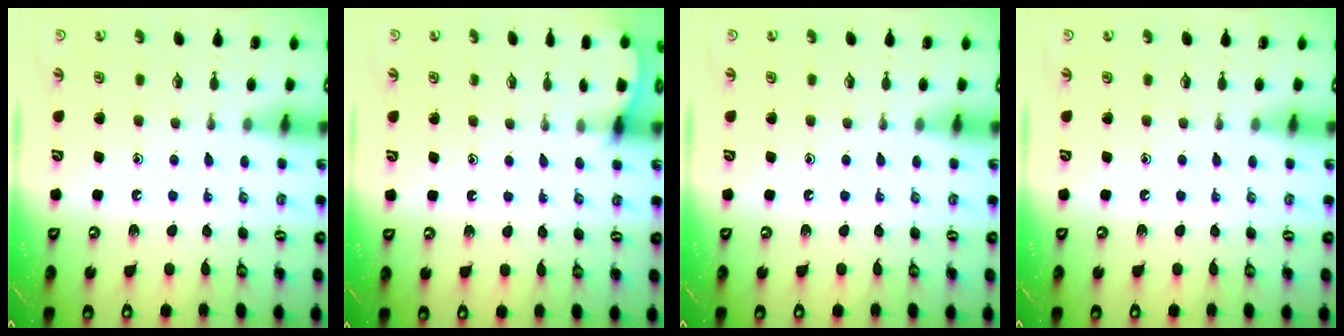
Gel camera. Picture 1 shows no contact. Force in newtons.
{"total": 2.6, "press": 2.6, "slide": 0.3}
{"total": 0.0}
{"total": 0.0}